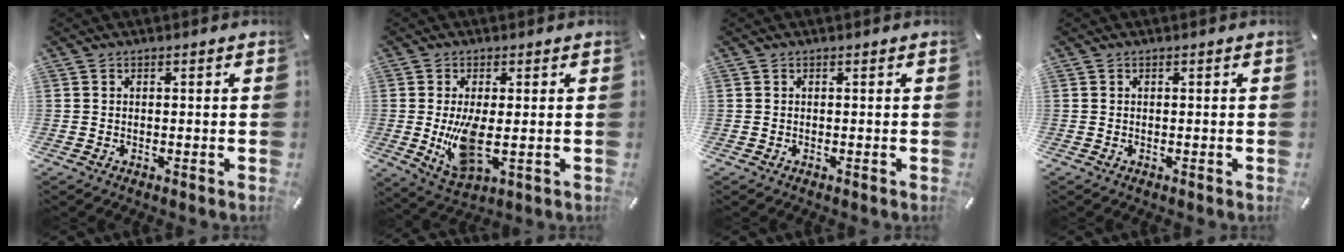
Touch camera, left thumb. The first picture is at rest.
{"total": 9.8, "force": [-0.2, 4.3, 8.9], "torque": [-0.199, -0.027, -0.005]}
{"total": 0.0}
{"total": 0.0}